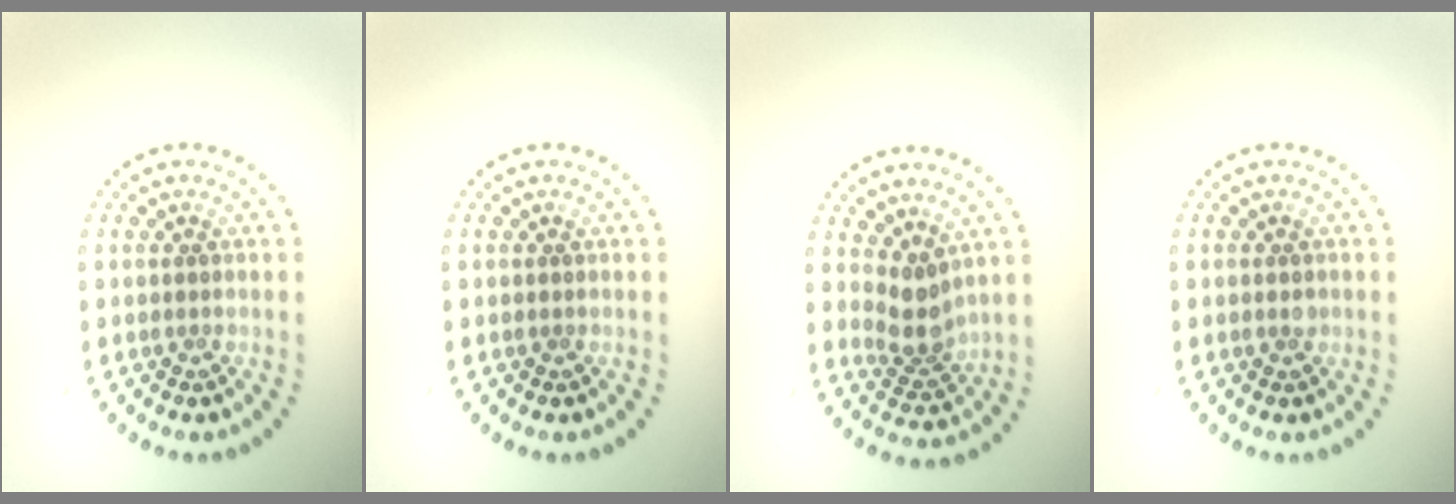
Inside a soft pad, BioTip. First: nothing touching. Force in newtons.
{"total": 0.0}
{"total": 2.8, "press": 2.1, "slide": 1.8}
{"total": 0.9, "press": 0.9, "slide": 0.1}